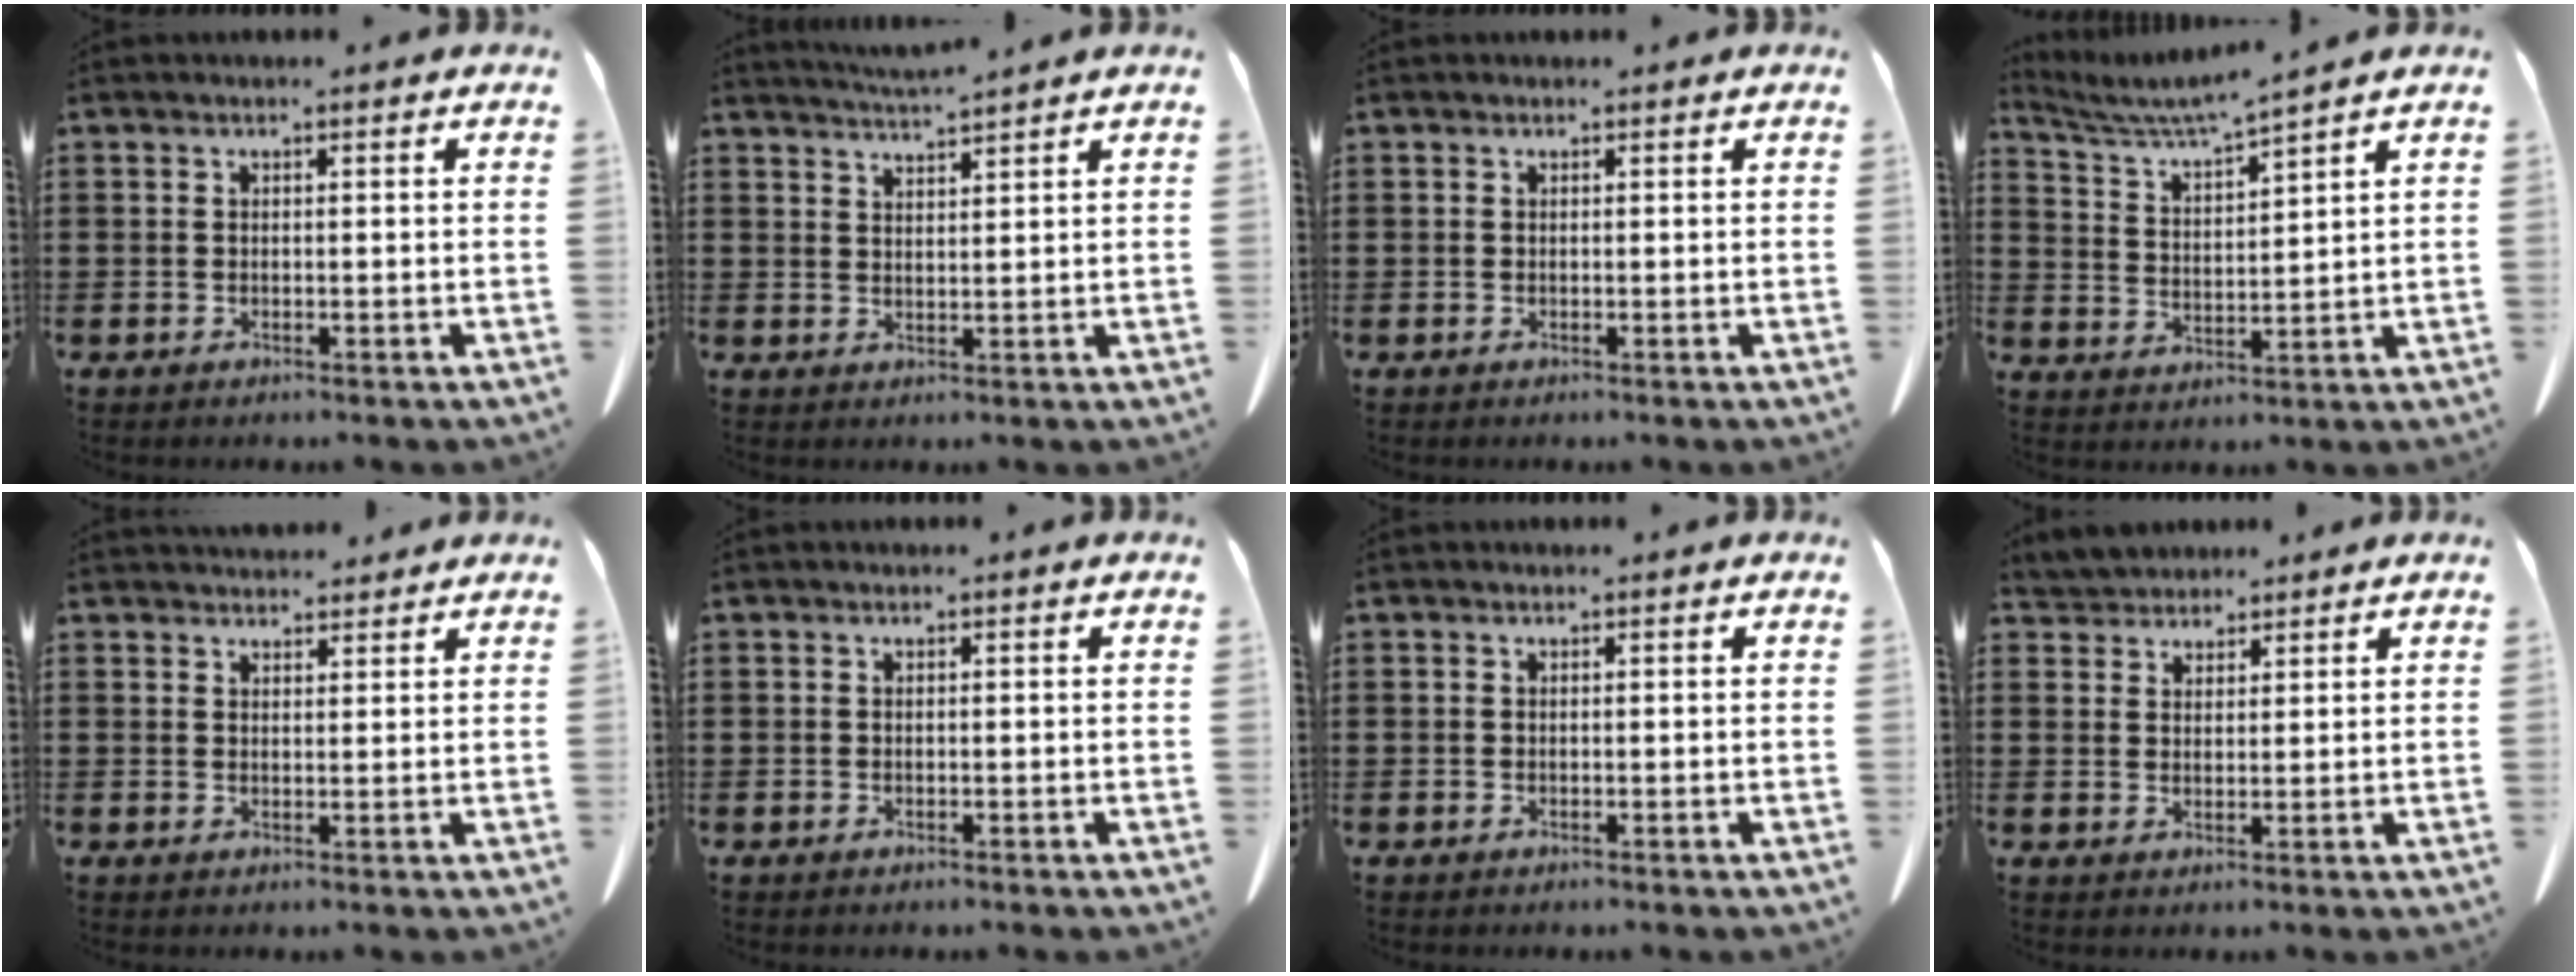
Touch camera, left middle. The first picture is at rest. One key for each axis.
{"total": 3.1, "fx": 2.9, "fy": -0.4, "fz": 0.8, "tx": -0.023, "ty": -0.008, "tz": 0.052}
{"total": 0.0}
{"total": 4.0, "fx": 3.6, "fy": -0.7, "fz": 1.6, "tx": -0.046, "ty": -0.028, "tz": 0.056}
{"total": 2.6, "fx": 2.5, "fy": 0.7, "fz": 0.1, "tx": -0.001, "ty": -0.009, "tz": 0.046}
{"total": 0.0}
{"total": 0.0}
{"total": 3.1, "fx": 3.0, "fy": 0.8, "fz": -0.3, "tx": -0.005, "ty": -0.003, "tz": 0.058}